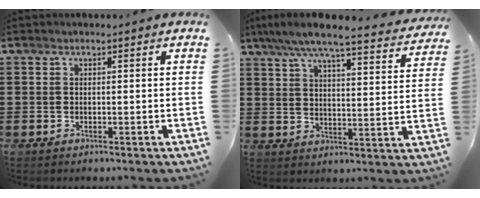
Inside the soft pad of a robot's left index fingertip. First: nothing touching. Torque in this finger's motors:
{"motor_torque": [2.14, 0.00, 0.58, 0.21]}